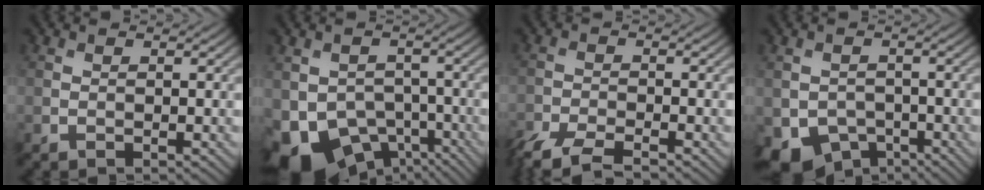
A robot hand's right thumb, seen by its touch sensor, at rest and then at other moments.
{"total": 10.7, "force": [-5.3, 7.5, 5.5], "torque": [-0.115, -0.036, -0.082]}
{"total": 5.1, "force": [-4.2, 1.1, 2.7], "torque": [-0.057, -0.014, -0.086]}
{"total": 6.4, "force": [-3.5, 4.6, 2.8], "torque": [-0.062, -0.024, -0.057]}